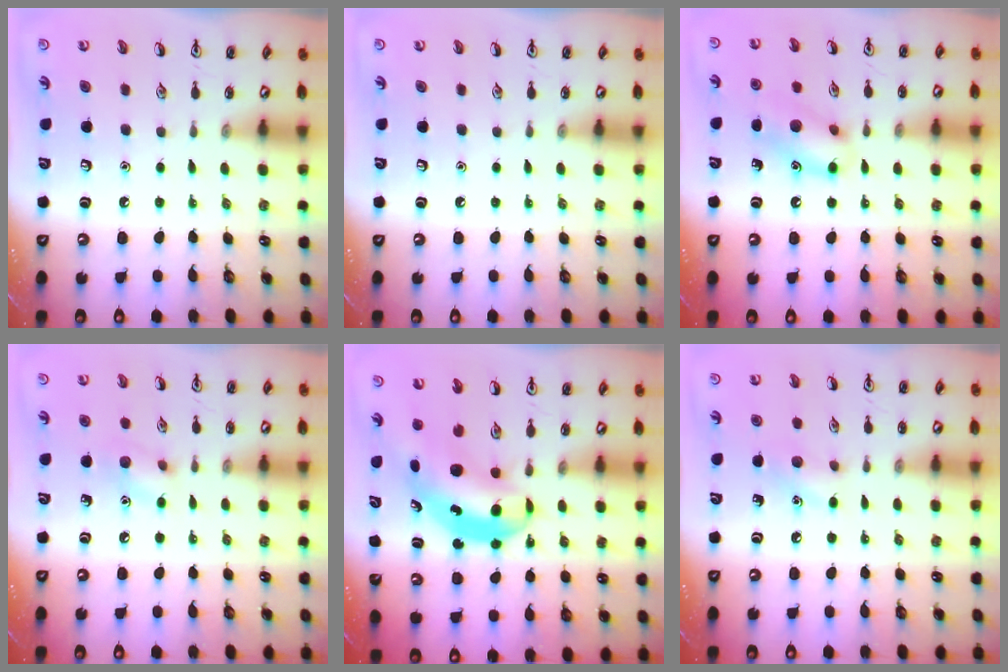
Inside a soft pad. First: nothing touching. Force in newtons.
{"total": 0.0}
{"total": 11.7, "press": 11.6, "slide": 0.9}
{"total": 7.7, "press": 7.5, "slide": 1.8}
{"total": 6.7, "press": 6.5, "slide": 1.4}
{"total": 7.5, "press": 7.3, "slide": 1.8}